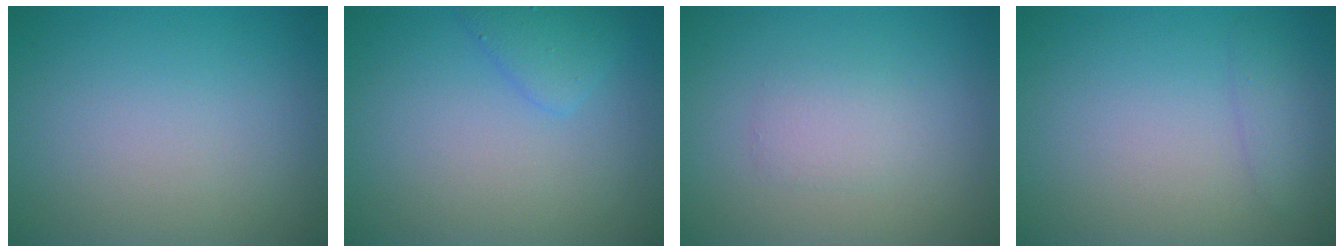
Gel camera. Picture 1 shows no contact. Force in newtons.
{"total": 2.0, "press": 2.0, "slide": 0.0}
{"total": 1.6, "press": 1.6, "slide": 0.0}
{"total": 1.3, "press": 1.3, "slide": 0.0}